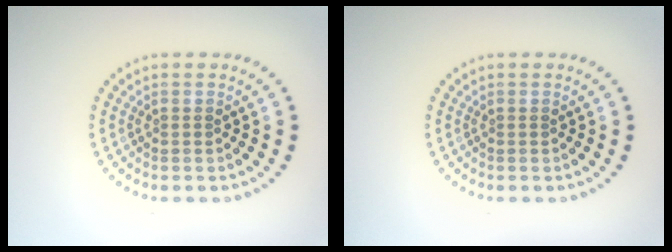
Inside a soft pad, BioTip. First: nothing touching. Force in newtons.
{"total": 0.0}